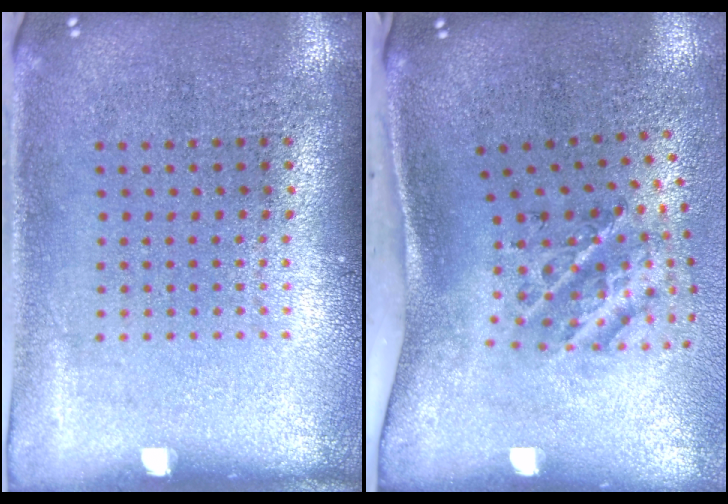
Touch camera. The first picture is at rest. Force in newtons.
{"total": 2.1, "press": 1.3, "slide": 1.7}